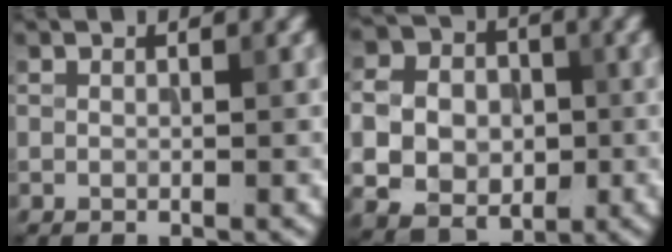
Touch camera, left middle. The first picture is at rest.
{"total": 7.8, "force": [-0.9, 6.3, 4.5], "torque": [-0.090, -0.001, -0.024]}